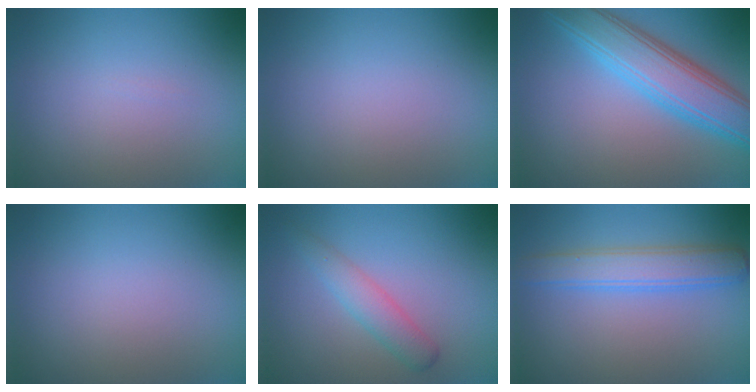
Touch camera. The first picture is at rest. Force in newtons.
{"total": 0.0}
{"total": 7.0, "press": 7.0, "slide": 0.1}
{"total": 0.0}
{"total": 2.5, "press": 2.5, "slide": 0.1}
{"total": 3.7, "press": 3.7, "slide": 0.1}